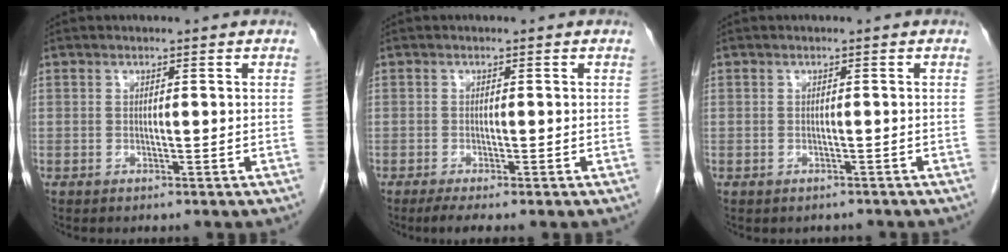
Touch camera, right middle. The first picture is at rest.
{"total": 2.4, "force": [-1.7, 0.1, 1.7], "torque": [-0.033, -0.008, -0.032]}
{"total": 1.3, "force": [-1.1, 0.8, 0.0], "torque": [-0.004, 0.001, -0.015]}